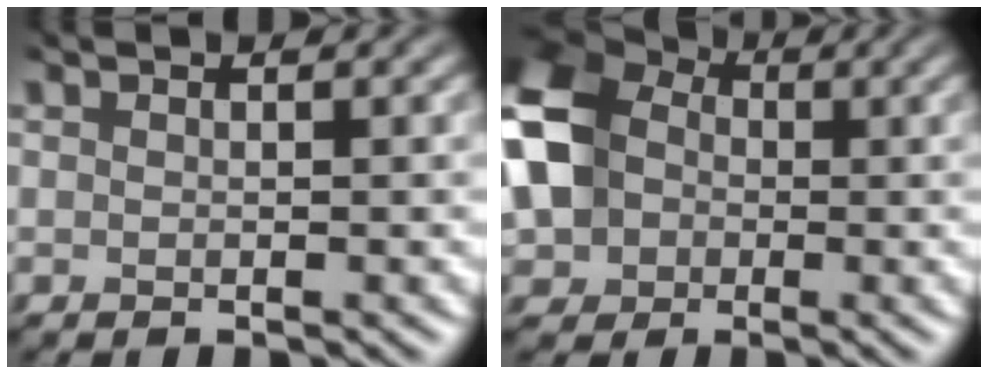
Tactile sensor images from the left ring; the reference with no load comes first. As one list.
[{"total": 9.5, "force": [-0.4, 8.0, 5.1], "torque": [-0.127, 0.006, -0.015]}]